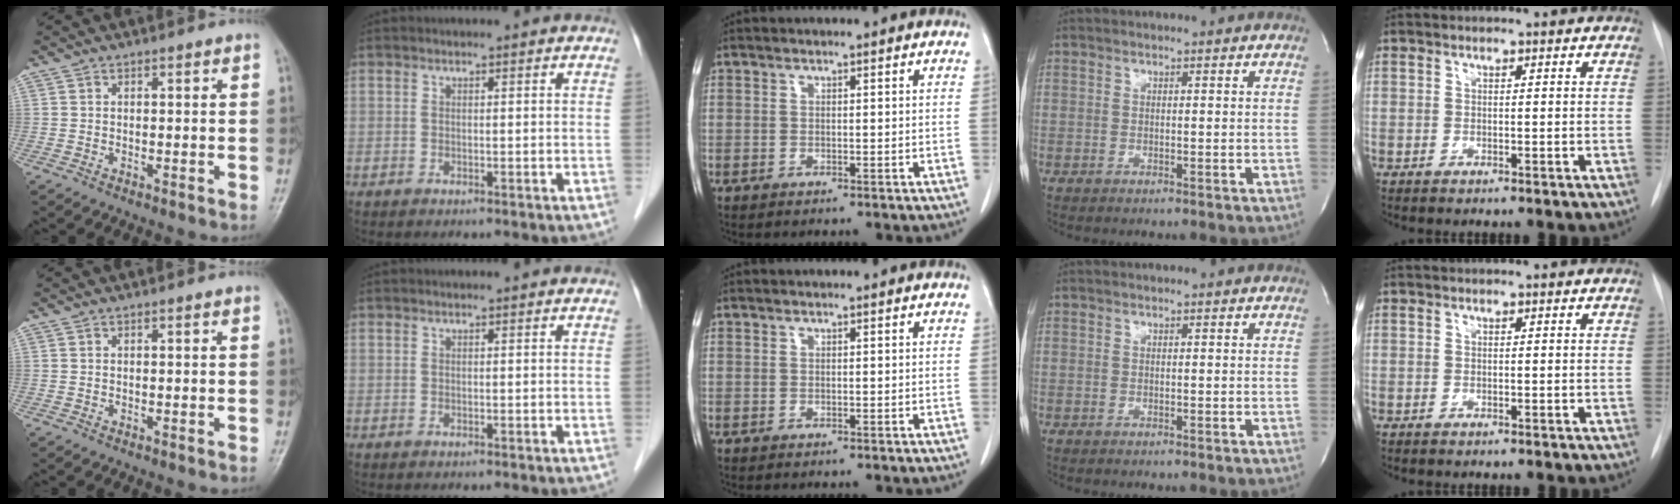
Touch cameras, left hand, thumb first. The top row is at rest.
{}